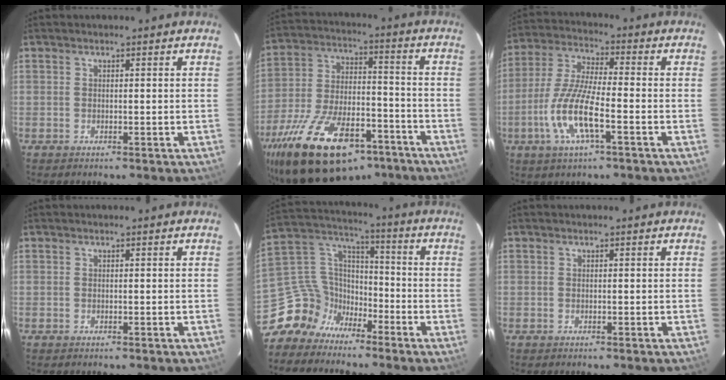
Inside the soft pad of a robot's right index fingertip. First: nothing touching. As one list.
[{"total": 26.4, "force": [-17.5, 11.8, 15.8], "torque": [-0.312, -0.020, -0.268]}, {"total": 12.0, "force": [-4.4, 2.5, 10.9], "torque": [-0.232, -0.008, -0.086]}, {"total": 0.0}, {"total": 11.6, "force": [-9.0, 7.1, 1.4], "torque": [-0.053, 0.049, -0.175]}, {"total": 0.0}]